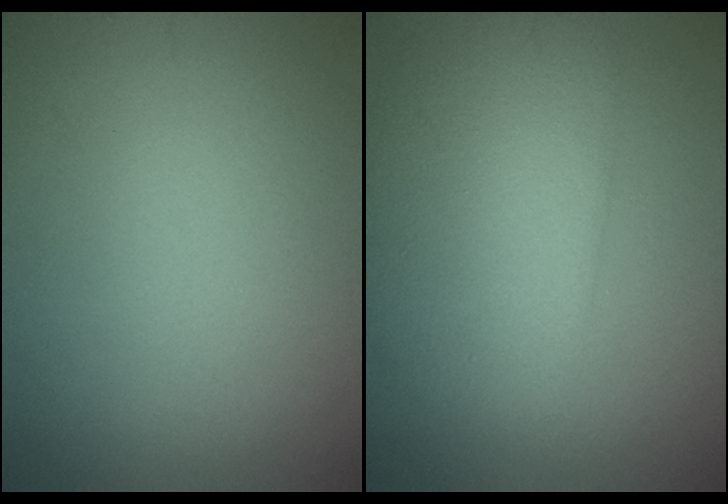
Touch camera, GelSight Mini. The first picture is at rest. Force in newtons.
{"total": 6.5, "press": 6.5, "slide": 0.2}